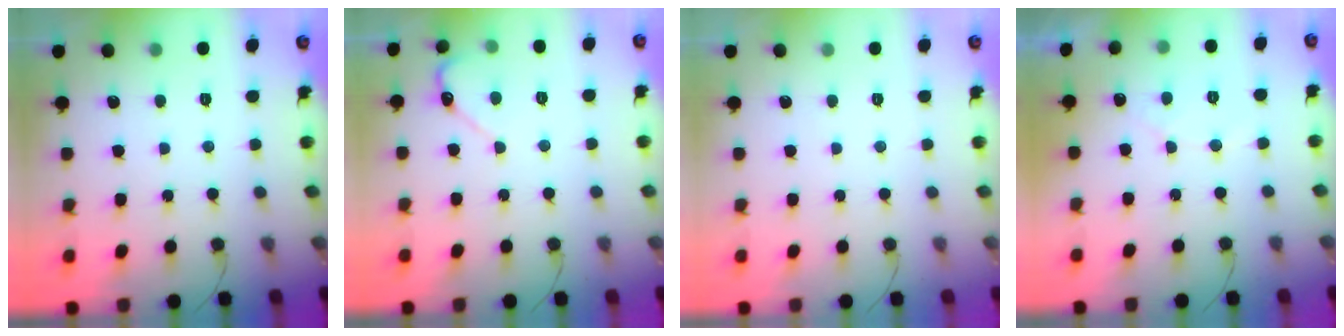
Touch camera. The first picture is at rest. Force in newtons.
{"total": 4.1, "press": 4.1, "slide": 0.4}
{"total": 0.0}
{"total": 4.3, "press": 4.3, "slide": 0.3}